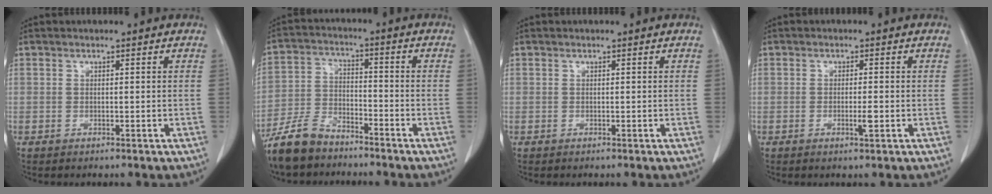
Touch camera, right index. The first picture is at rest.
{"total": 8.6, "force": [-7.2, 3.3, 3.3], "torque": [-0.079, -0.010, -0.142]}
{"total": 0.0}
{"total": 2.0, "force": [-0.6, 0.1, 1.9], "torque": [-0.036, -0.004, -0.010]}